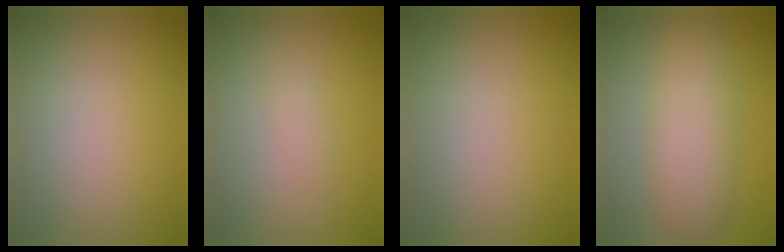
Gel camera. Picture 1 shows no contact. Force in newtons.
{"total": 1.0, "press": 1.0, "slide": 0.1}
{"total": 0.0}
{"total": 5.4, "press": 5.4, "slide": 0.0}